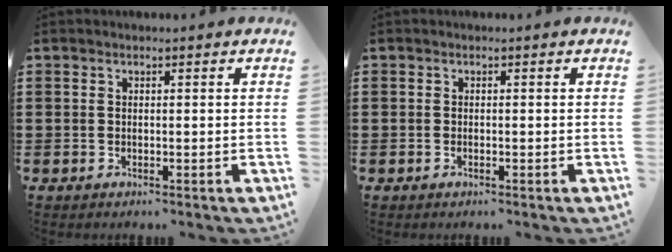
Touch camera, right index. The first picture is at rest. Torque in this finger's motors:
{"motor_torque": [-0.25, 1.89, 0.02, 0.00]}